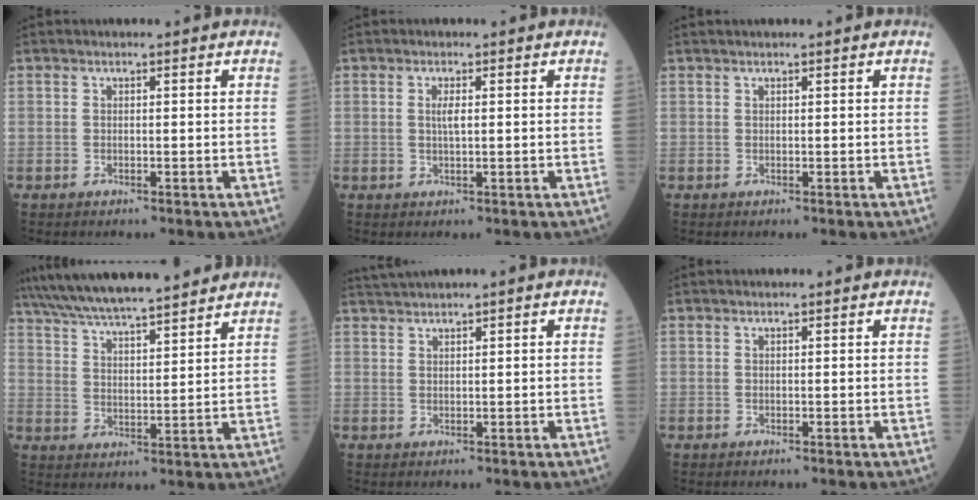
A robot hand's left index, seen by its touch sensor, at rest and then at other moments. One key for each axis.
{"total": 1.6, "fx": 0.2, "fy": 0.2, "fz": 1.5, "tx": -0.033, "ty": 0.000, "tz": 0.005}
{"total": 0.0}
{"total": 19.2, "fx": 16.8, "fy": 2.2, "fz": 8.8, "tx": -0.157, "ty": 0.034, "tz": 0.266}
{"total": 1.9, "fx": 1.7, "fy": -0.4, "fz": 0.9, "tx": -0.024, "ty": 0.017, "tz": 0.039}
{"total": 0.0}